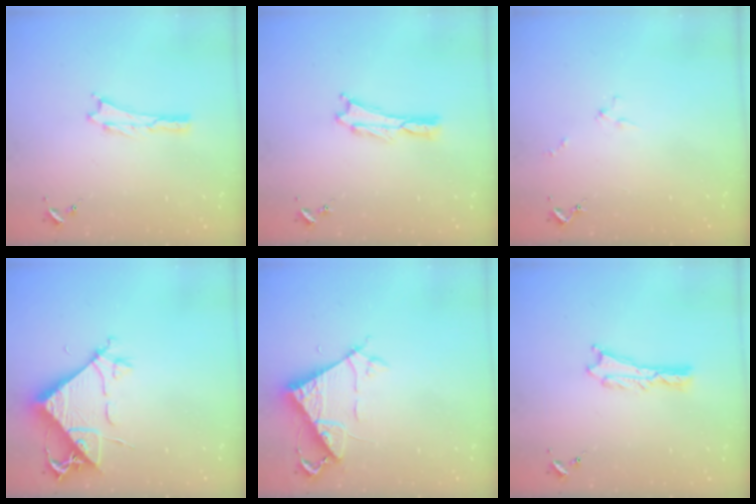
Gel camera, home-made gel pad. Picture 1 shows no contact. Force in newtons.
{"total": 0.0}
{"total": 1.3, "press": 1.2, "slide": 0.1}
{"total": 7.7, "press": 7.6, "slide": 1.1}
{"total": 7.1, "press": 7.0, "slide": 0.5}
{"total": 0.7, "press": 0.6, "slide": 0.2}